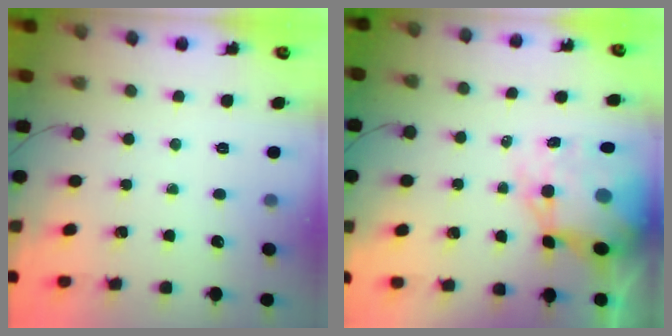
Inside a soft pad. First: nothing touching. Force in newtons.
{"total": 12.4, "press": 11.9, "slide": 3.3}